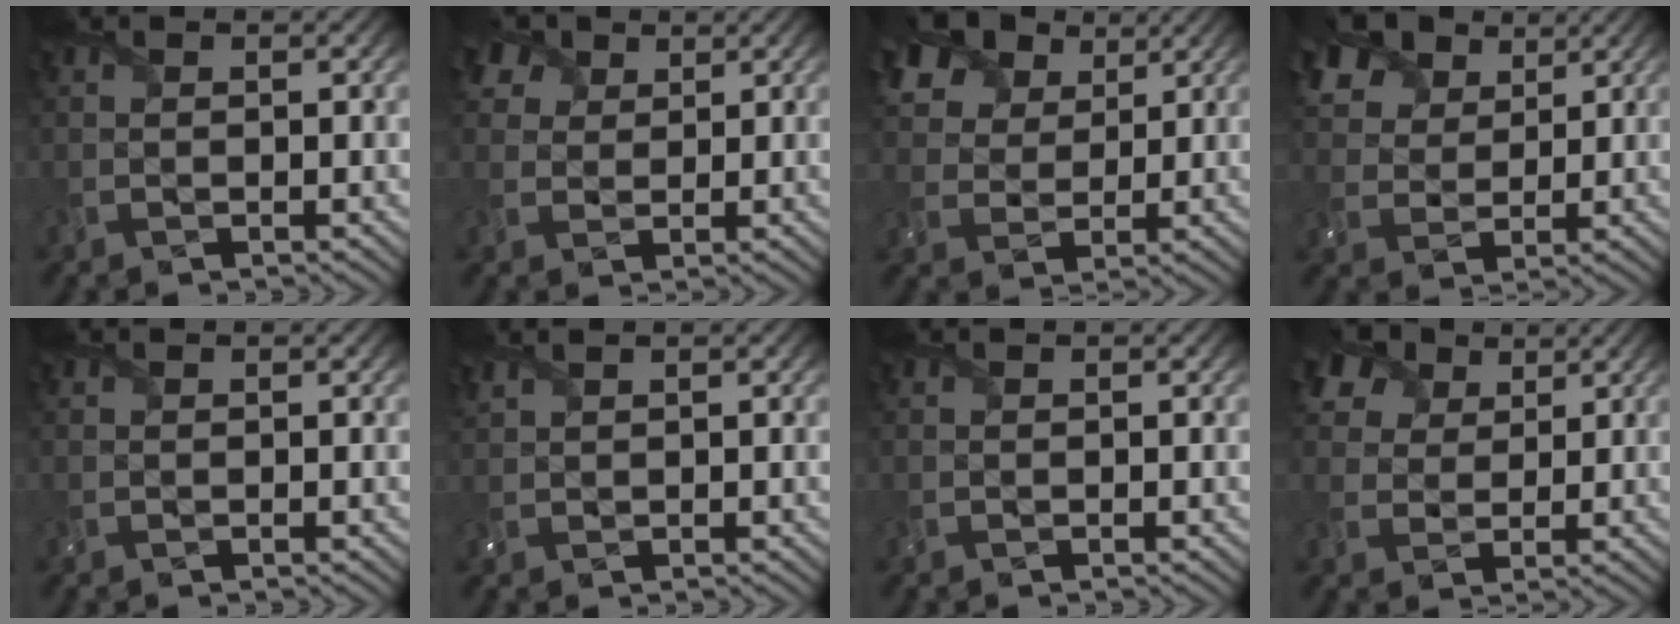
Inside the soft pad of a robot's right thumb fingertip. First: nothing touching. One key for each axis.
{"total": 5.2, "fx": 3.2, "fy": 3.5, "fz": 2.1, "tx": -0.061, "ty": 0.004, "tz": 0.063}
{"total": 12.0, "fx": 7.3, "fy": 7.7, "fz": 5.6, "tx": -0.168, "ty": 0.014, "tz": 0.137}
{"total": 8.8, "fx": 5.6, "fy": 5.5, "fz": 4.1, "tx": -0.133, "ty": 0.013, "tz": 0.104}
{"total": 0.0}
{"total": 1.4, "fx": 1.2, "fy": 0.2, "fz": 0.5, "tx": -0.021, "ty": 0.005, "tz": 0.031}
{"total": 0.0}
{"total": 7.8, "fx": 4.8, "fy": 5.0, "fz": 3.6, "tx": -0.105, "ty": 0.018, "tz": 0.083}